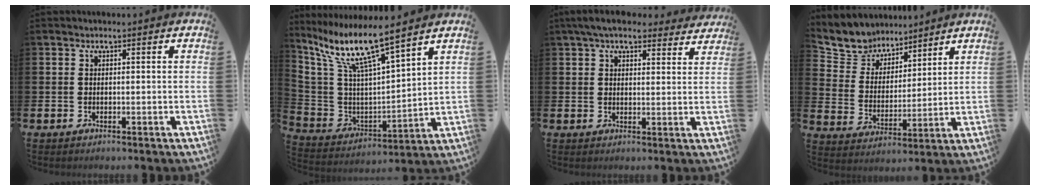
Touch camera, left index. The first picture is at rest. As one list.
[{"total": 10.3, "force": [8.0, 1.5, 6.2], "torque": [-0.158, -0.047, 0.134]}, {"total": 6.1, "force": [5.4, 1.8, 2.2], "torque": [-0.050, -0.017, 0.099]}, {"total": 6.6, "force": [6.1, 2.6, -0.7], "torque": [-0.030, -0.052, 0.109]}]